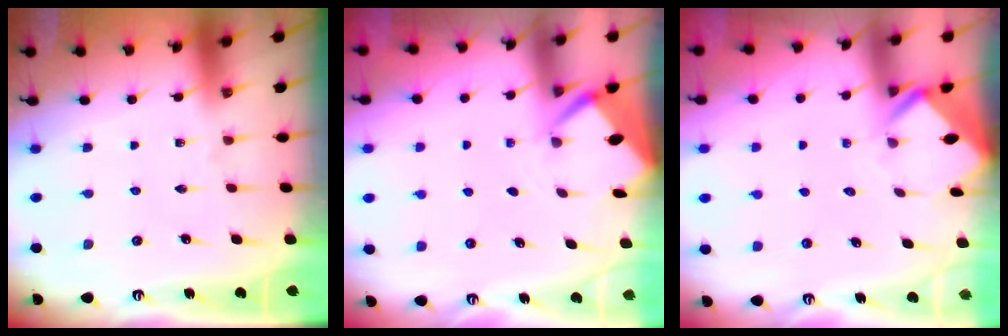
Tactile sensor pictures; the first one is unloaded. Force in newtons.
{"total": 2.6, "press": 2.6, "slide": 0.0}
{"total": 2.6, "press": 2.6, "slide": 0.1}